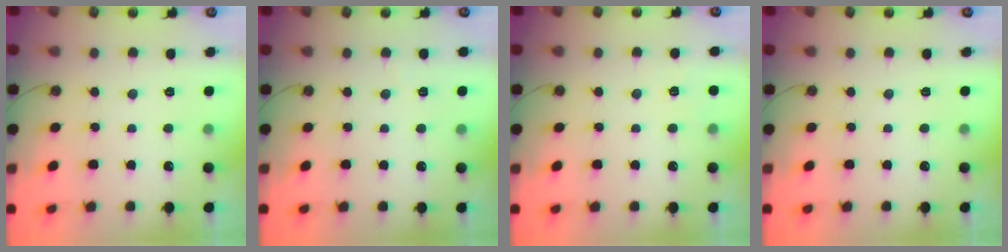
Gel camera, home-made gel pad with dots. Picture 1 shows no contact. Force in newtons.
{"total": 3.3, "press": 2.5, "slide": 2.2}
{"total": 2.9, "press": 2.9, "slide": 0.2}
{"total": 0.0}